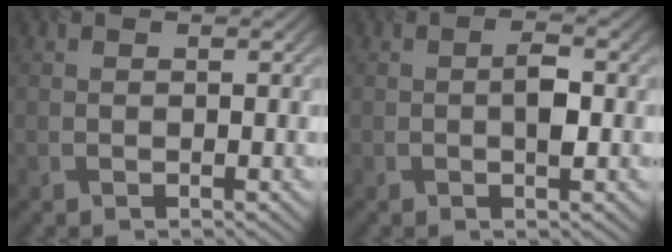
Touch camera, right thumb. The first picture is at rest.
{"total": 2.4, "force": [-0.2, 0.9, 2.2], "torque": [-0.039, 0.003, -0.005]}